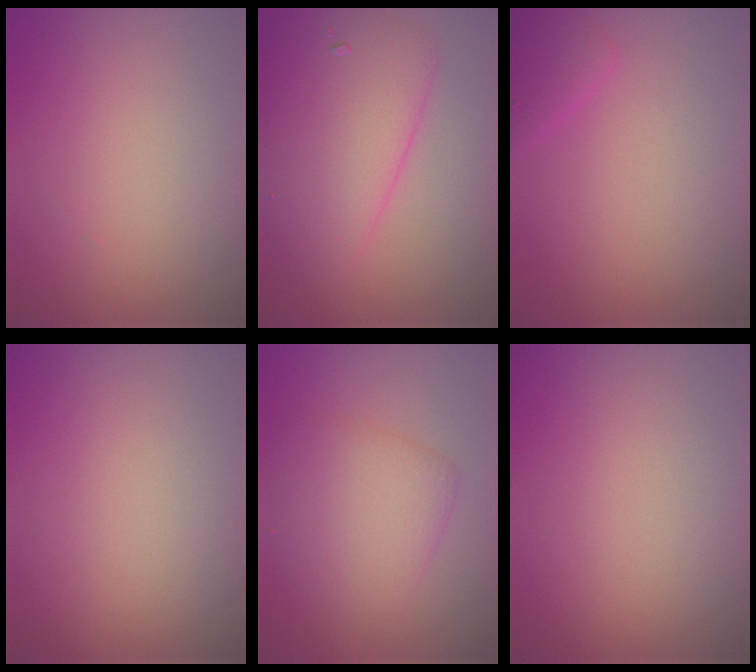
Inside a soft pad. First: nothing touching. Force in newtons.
{"total": 6.5, "press": 6.5, "slide": 0.2}
{"total": 1.6, "press": 1.6, "slide": 0.1}
{"total": 0.0}
{"total": 4.7, "press": 4.7, "slide": 0.2}
{"total": 0.0}